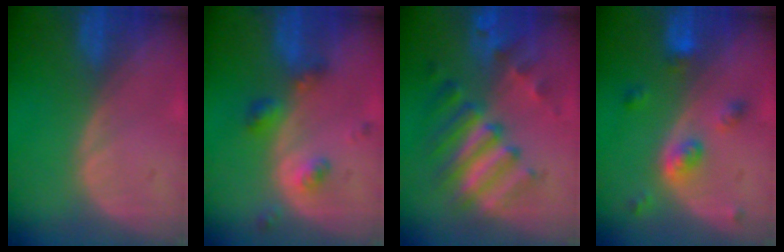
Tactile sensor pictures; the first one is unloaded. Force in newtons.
{"total": 4.9, "press": 4.4, "slide": 2.2}
{"total": 9.5, "press": 8.4, "slide": 4.5}
{"total": 5.2, "press": 4.5, "slide": 2.8}